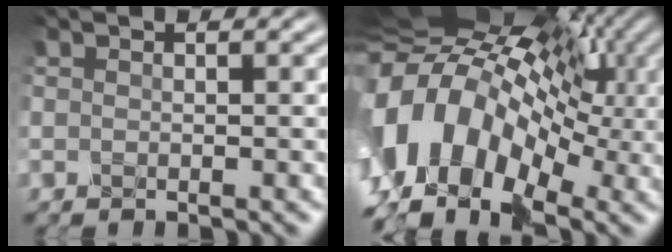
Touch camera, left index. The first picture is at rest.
{"total": 14.3, "force": [-1.6, 11.3, 8.6], "torque": [-0.191, 0.019, -0.041]}